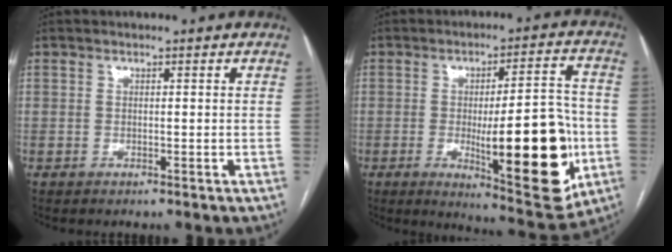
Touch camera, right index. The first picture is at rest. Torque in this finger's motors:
{"motor_torque": [1.88, 0.15, 0.87, 0.18]}